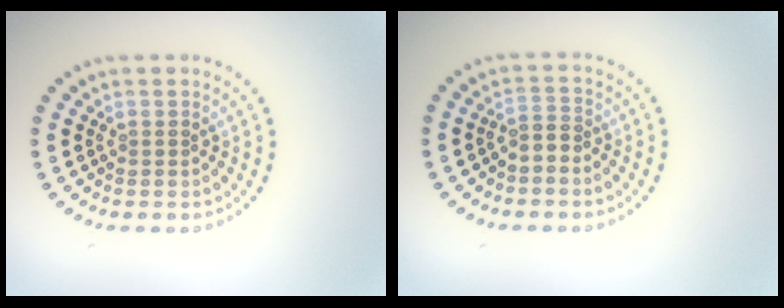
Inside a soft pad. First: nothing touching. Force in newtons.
{"total": 1.8, "press": 1.2, "slide": 1.2}